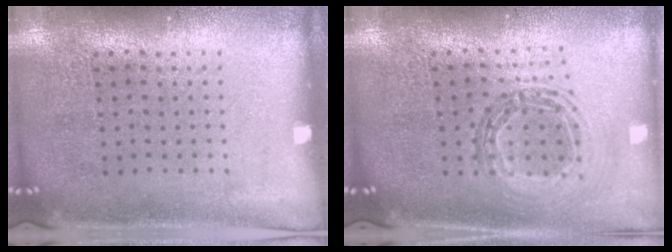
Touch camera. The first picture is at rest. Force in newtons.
{"total": 0.9, "press": 0.9, "slide": 0.0}